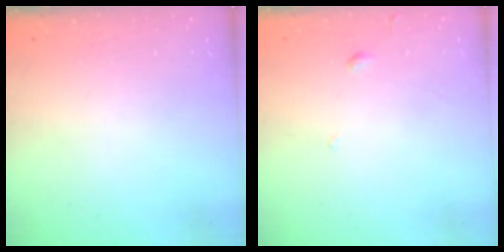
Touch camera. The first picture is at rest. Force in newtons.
{"total": 1.5, "press": 1.5, "slide": 0.5}